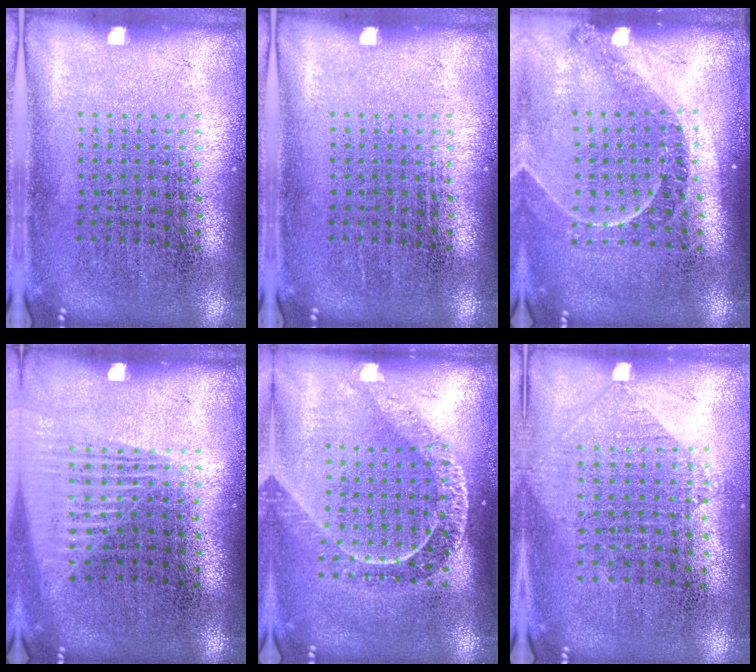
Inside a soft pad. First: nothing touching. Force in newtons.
{"total": 0.0}
{"total": 1.3, "press": 1.3, "slide": 0.2}
{"total": 1.3, "press": 1.3, "slide": 0.2}
{"total": 1.8, "press": 1.5, "slide": 1.0}
{"total": 1.0, "press": 0.9, "slide": 0.4}